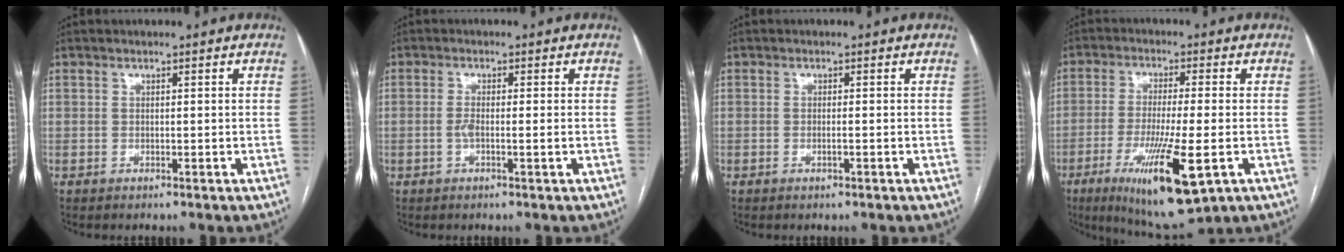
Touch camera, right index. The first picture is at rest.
{"total": 2.2, "force": [-0.4, 0.2, 2.1], "torque": [-0.043, 0.000, -0.009]}
{"total": 0.8, "force": [-0.3, 0.1, 0.8], "torque": [-0.016, -0.001, -0.003]}
{"total": 13.8, "force": [-5.3, 1.8, 12.6], "torque": [-0.228, -0.037, -0.083]}